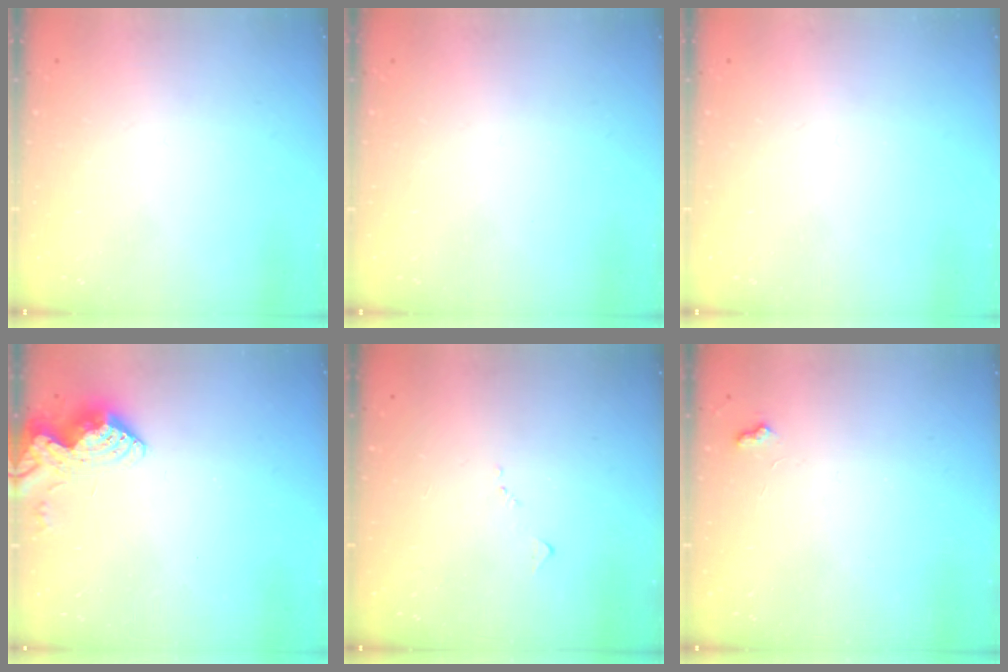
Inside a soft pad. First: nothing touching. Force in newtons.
{"total": 0.0}
{"total": 0.0}
{"total": 7.8, "press": 7.7, "slide": 0.8}
{"total": 5.6, "press": 5.5, "slide": 0.9}
{"total": 3.4, "press": 3.4, "slide": 0.5}